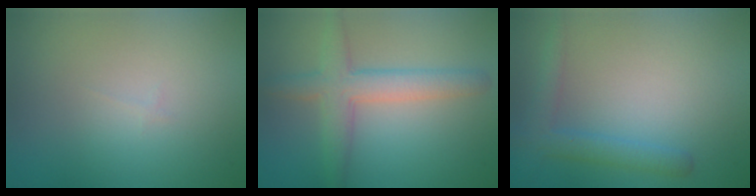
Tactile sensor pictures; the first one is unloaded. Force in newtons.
{"total": 4.0, "press": 4.0, "slide": 0.3}
{"total": 2.6, "press": 2.6, "slide": 0.1}